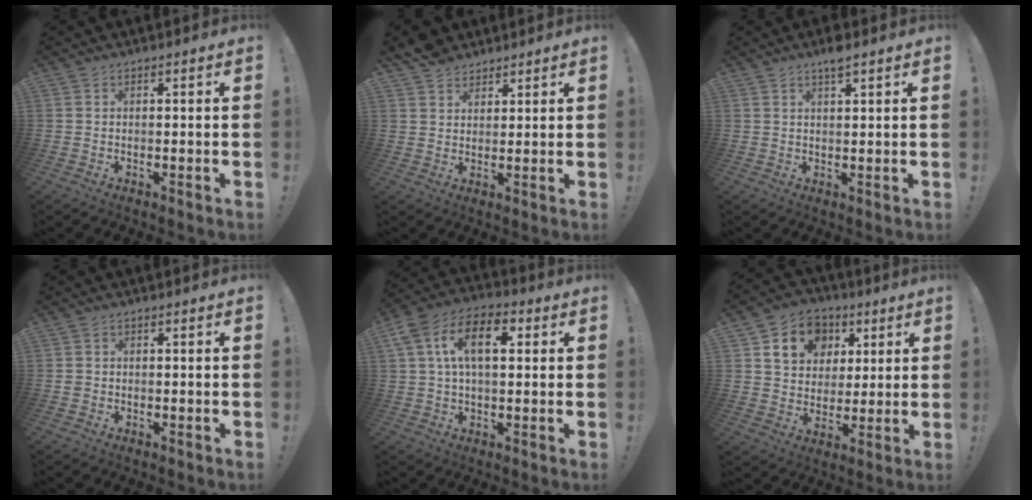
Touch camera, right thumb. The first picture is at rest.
{"total": 5.3, "force": [4.3, 2.9, 0.4], "torque": [-0.011, -0.026, 0.085]}
{"total": 3.8, "force": [2.7, 0.2, 2.6], "torque": [-0.041, -0.011, 0.043]}
{"total": 1.4, "force": [-0.3, 1.3, 0.2], "torque": [-0.007, 0.008, -0.004]}
{"total": 13.2, "force": [3.5, 7.4, 10.4], "torque": [-0.197, 0.013, 0.061]}
{"total": 13.6, "force": [5.6, 11.2, 5.3], "torque": [-0.080, -0.017, 0.113]}